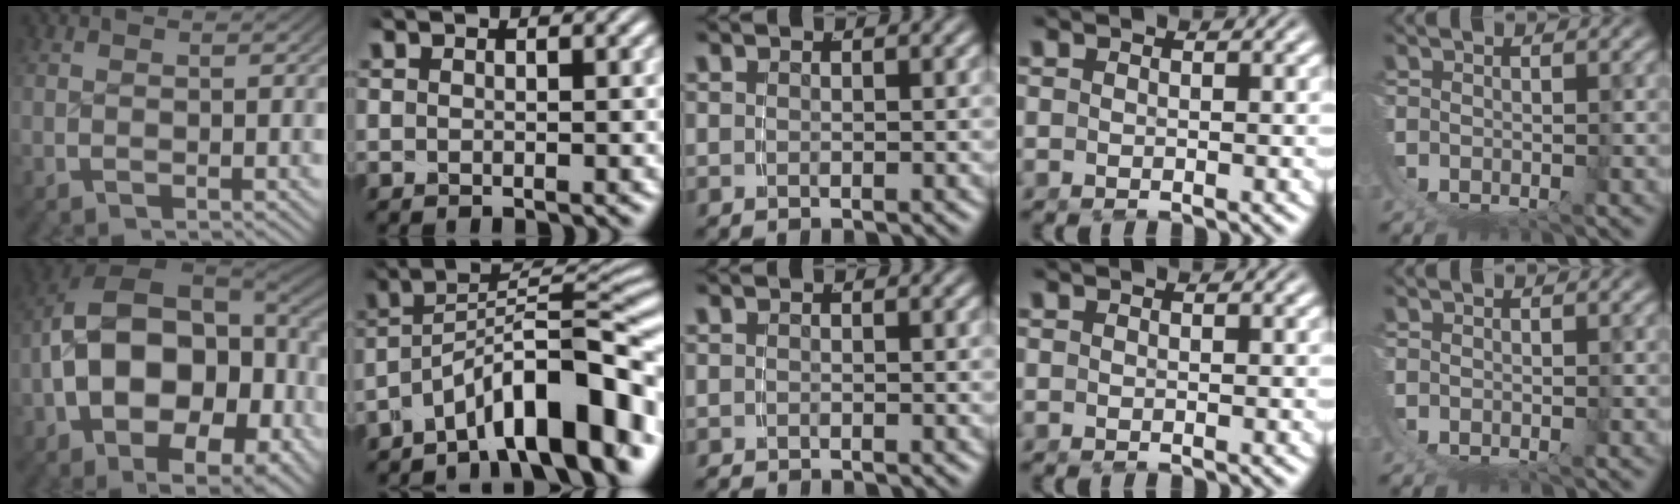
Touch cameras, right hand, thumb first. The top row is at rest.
{"thumb": {"total": 18.4, "force": [-3.6, 13.1, 12.4], "torque": [-0.266, -0.056, -0.041]}, "index": {"total": 8.9, "force": [-3.6, 3.4, 7.4], "torque": [-0.093, 0.013, -0.071]}, "middle": {"total": 1.0, "force": [-1.0, 0.0, -0.1], "torque": [-0.001, -0.008, -0.014]}}